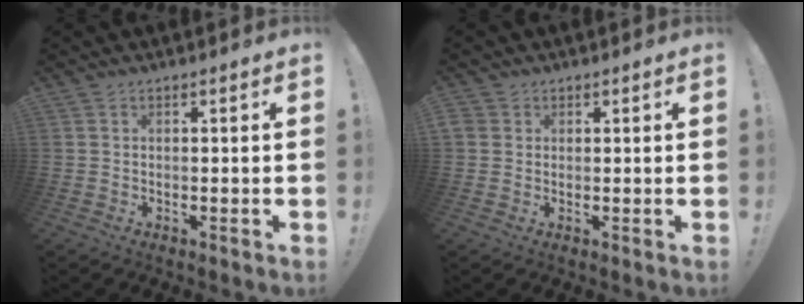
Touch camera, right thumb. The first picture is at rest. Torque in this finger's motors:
{"motor_torque": [0.06, 0.15, 0.19, 0.10, 0.29]}